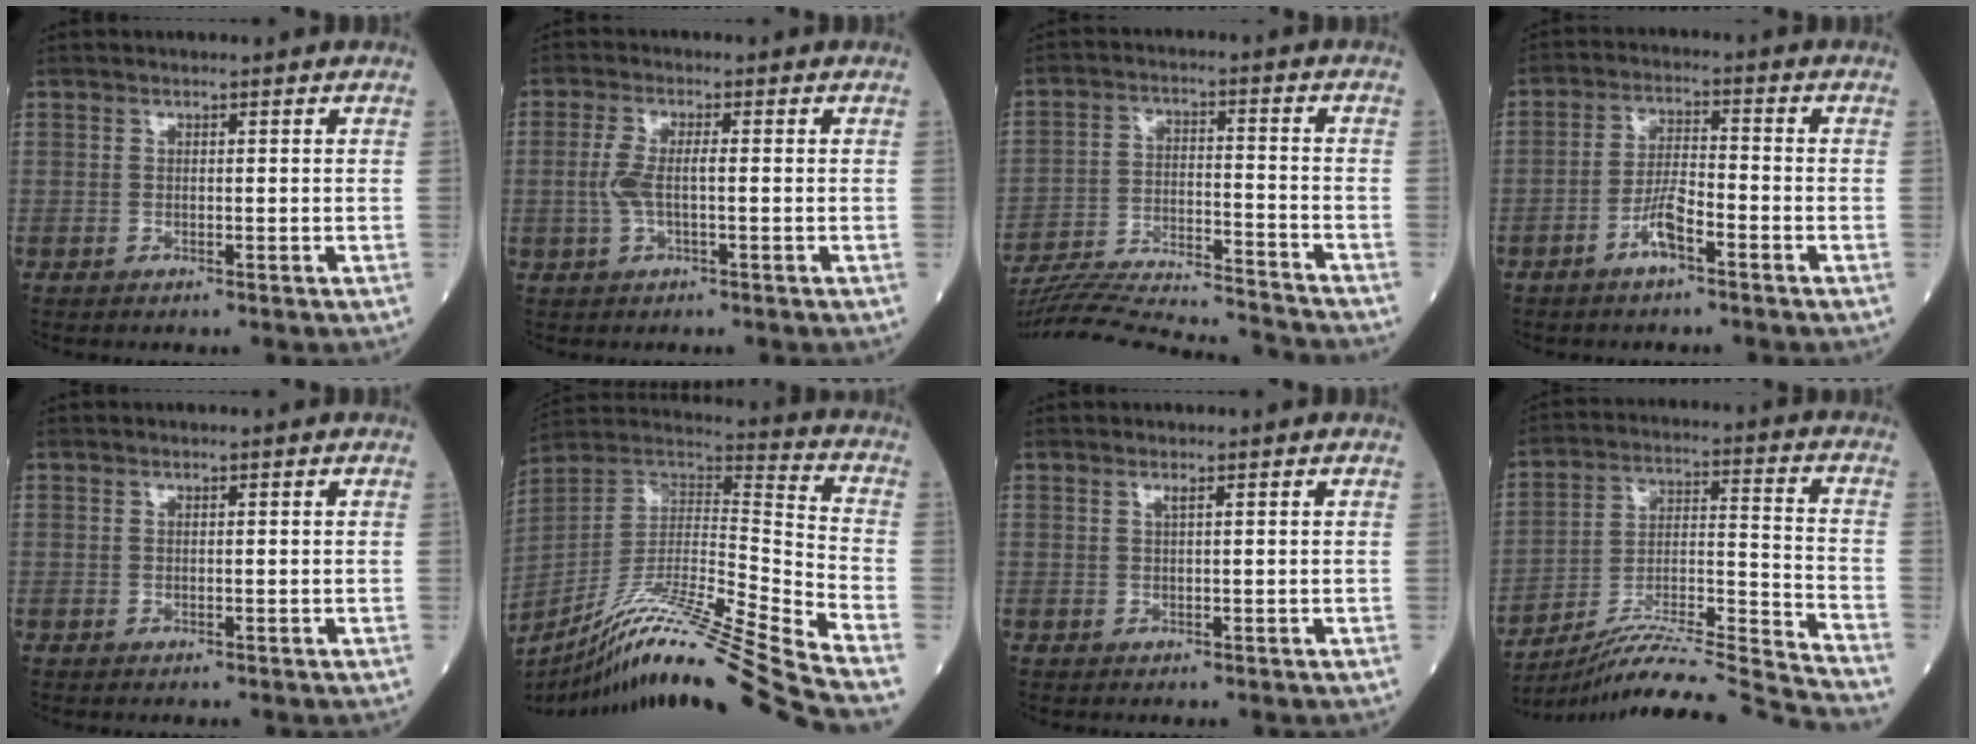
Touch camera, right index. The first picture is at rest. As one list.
[{"total": 4.0, "force": [-0.3, 0.9, 3.9], "torque": [-0.098, 0.005, -0.008]}, {"total": 20.9, "force": [-20.1, 0.7, 5.9], "torque": [-0.128, -0.015, -0.305]}, {"total": 5.0, "force": [-2.9, 0.9, 4.0], "torque": [-0.081, 0.007, -0.057]}, {"total": 0.0}, {"total": 26.4, "force": [-21.0, -2.5, 15.9], "torque": [-0.251, -0.031, -0.361]}, {"total": 0.6, "force": [0.3, -0.1, 0.5], "torque": [-0.016, -0.002, 0.008]}, {"total": 22.0, "force": [-20.7, -3.2, 6.6], "torque": [-0.110, -0.012, -0.331]}]